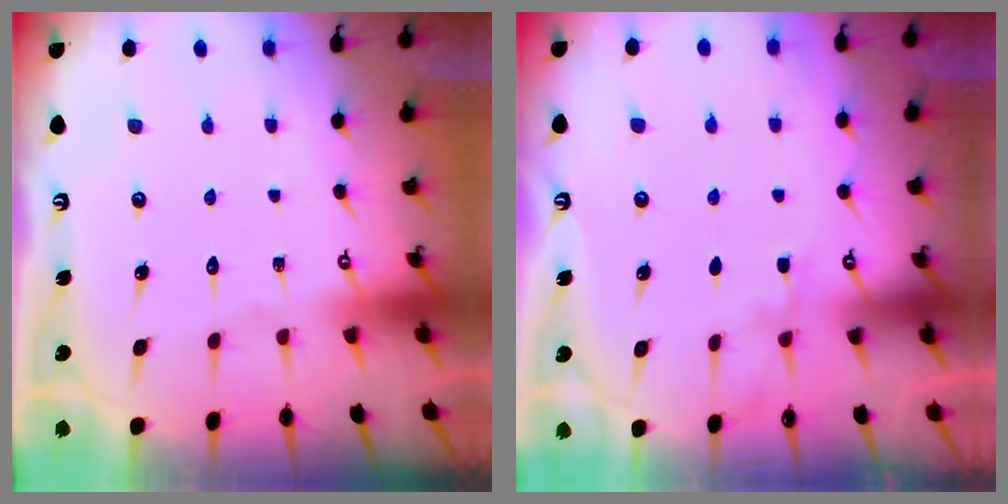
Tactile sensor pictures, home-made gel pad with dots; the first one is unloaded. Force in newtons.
{"total": 4.0, "press": 4.0, "slide": 0.5}